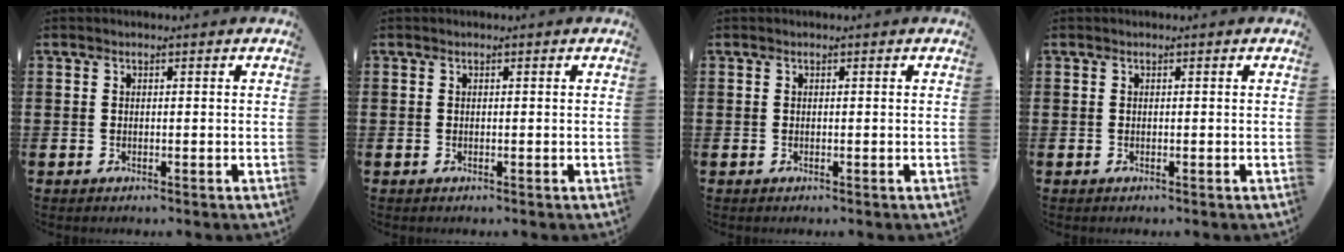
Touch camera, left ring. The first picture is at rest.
{"total": 0.0}
{"total": 0.0}
{"total": 0.0}